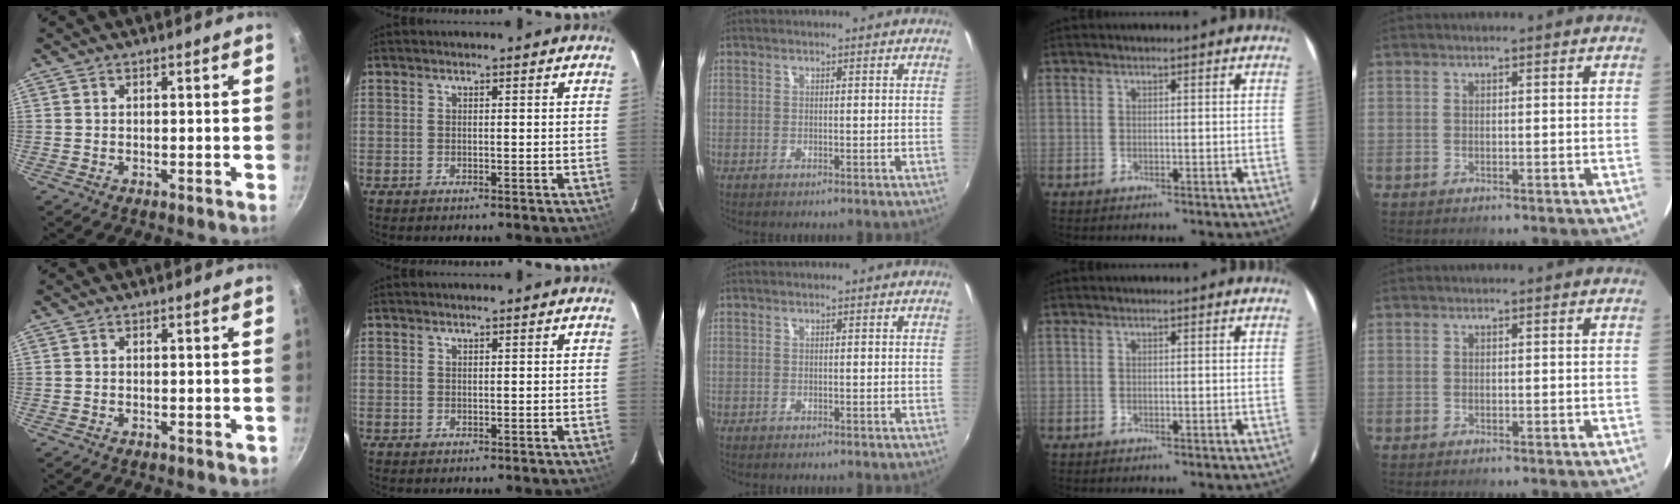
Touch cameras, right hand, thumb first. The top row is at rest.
{"thumb": {"total": 0.7, "force": [-0.3, 0.4, 0.4], "torque": [-0.003, 0.002, -0.005]}}